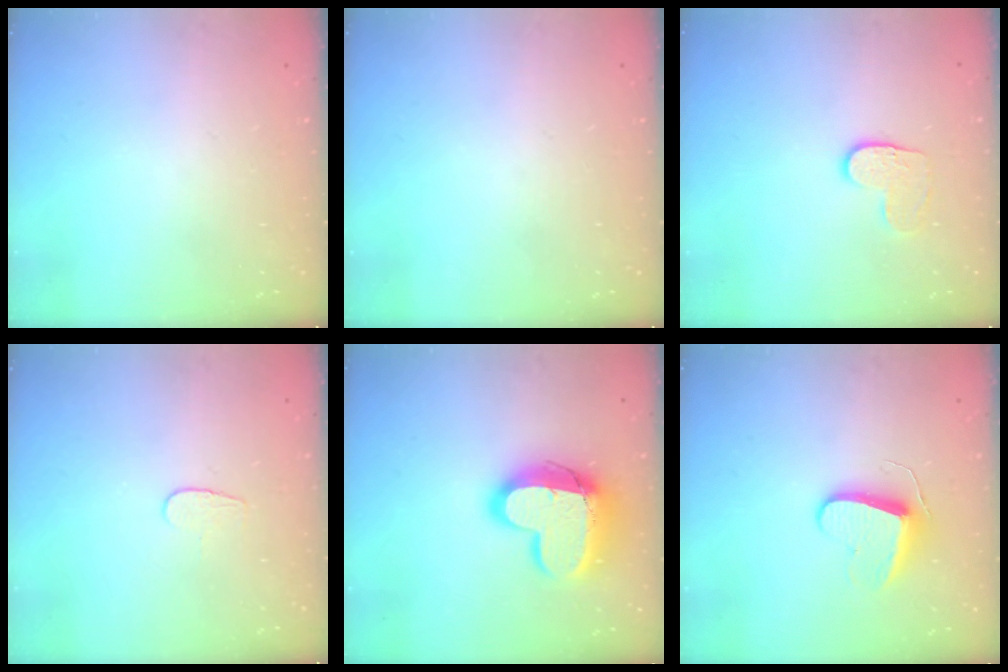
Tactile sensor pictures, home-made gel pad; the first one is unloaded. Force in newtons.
{"total": 0.0}
{"total": 5.5, "press": 5.5, "slide": 0.4}
{"total": 3.7, "press": 3.7, "slide": 0.3}
{"total": 17.2, "press": 17.1, "slide": 1.5}
{"total": 9.4, "press": 9.3, "slide": 0.9}